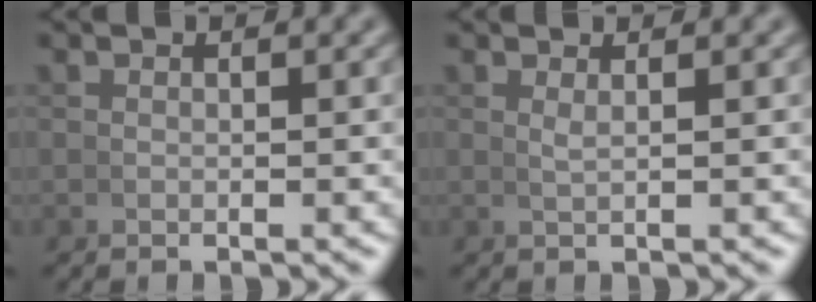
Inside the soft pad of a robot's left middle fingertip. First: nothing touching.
{"total": 0.8, "force": [0.6, -0.3, 0.5], "torque": [-0.012, -0.005, 0.014]}